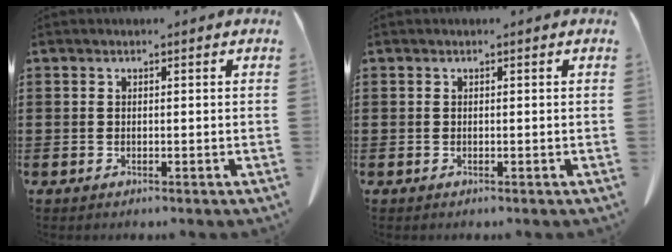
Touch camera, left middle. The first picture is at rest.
{"total": 0.0}